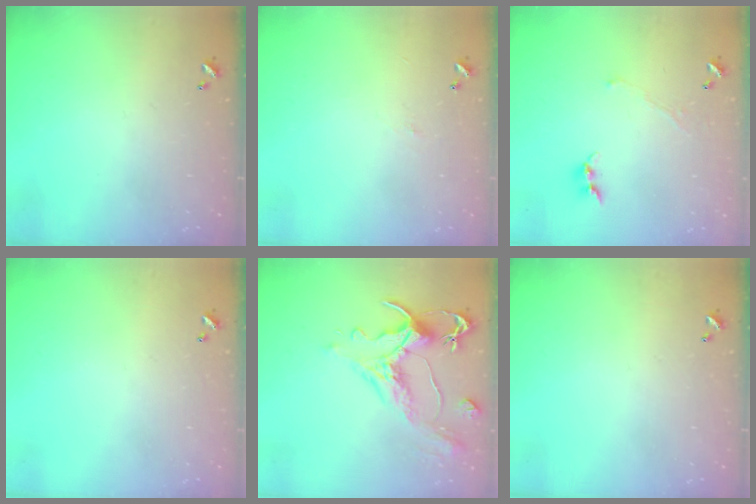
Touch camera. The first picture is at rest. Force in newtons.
{"total": 1.8, "press": 1.7, "slide": 0.6}
{"total": 0.8, "press": 0.7, "slide": 0.3}
{"total": 0.0}
{"total": 1.6, "press": 0.4, "slide": 1.6}
{"total": 0.0}